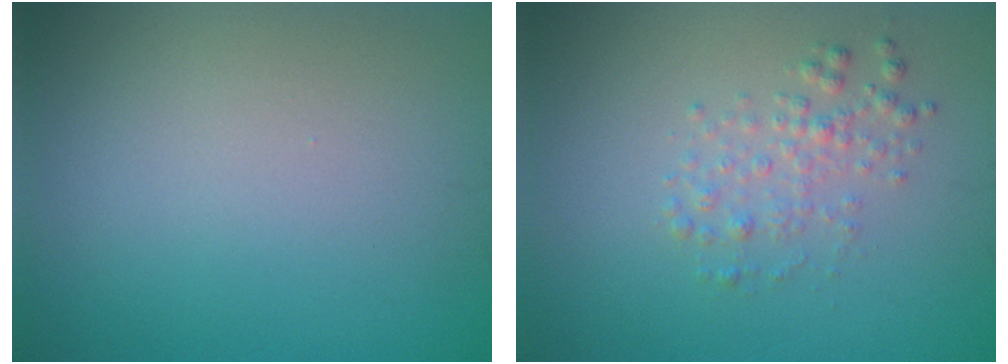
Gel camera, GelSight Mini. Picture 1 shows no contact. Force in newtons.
{"total": 2.0, "press": 2.0, "slide": 0.1}